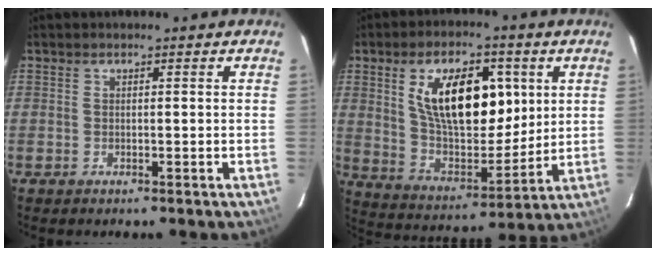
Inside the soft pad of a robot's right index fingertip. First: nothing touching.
{"total": 18.3, "force": [5.8, 9.3, 14.7], "torque": [-0.248, 0.007, 0.111]}